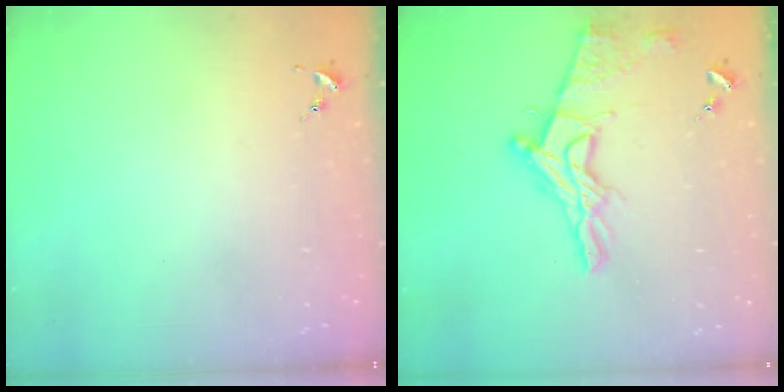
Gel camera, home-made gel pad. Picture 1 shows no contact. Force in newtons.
{"total": 15.6, "press": 15.5, "slide": 1.6}